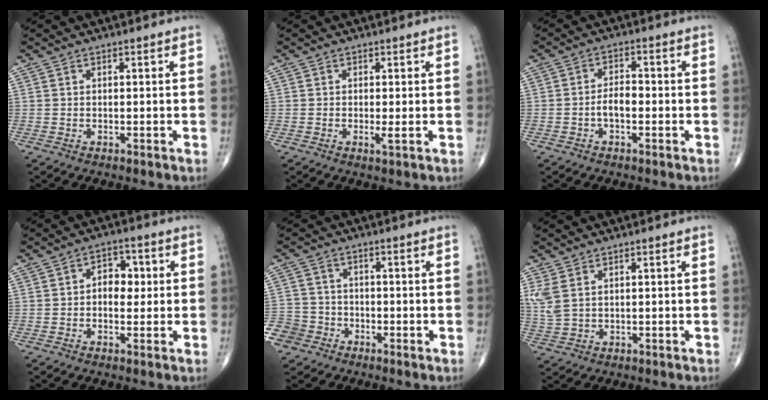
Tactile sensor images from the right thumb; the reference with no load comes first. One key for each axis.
{"total": 1.3, "fx": -0.1, "fy": 0.1, "fz": 1.2, "tx": -0.026, "ty": -0.006, "tz": -0.004}
{"total": 3.7, "fx": -1.1, "fy": 2.0, "fz": 3.0, "tx": -0.048, "ty": 0.017, "tz": -0.024}
{"total": 5.7, "fx": 0.4, "fy": 4.0, "fz": 4.1, "tx": -0.031, "ty": 0.011, "tz": -0.001}
{"total": 8.0, "fx": -4.4, "fy": 6.6, "fz": 1.5, "tx": -0.028, "ty": 0.027, "tz": -0.084}
{"total": 4.2, "fx": 1.6, "fy": 2.4, "fz": 3.1, "tx": -0.085, "ty": 0.003, "tz": 0.043}